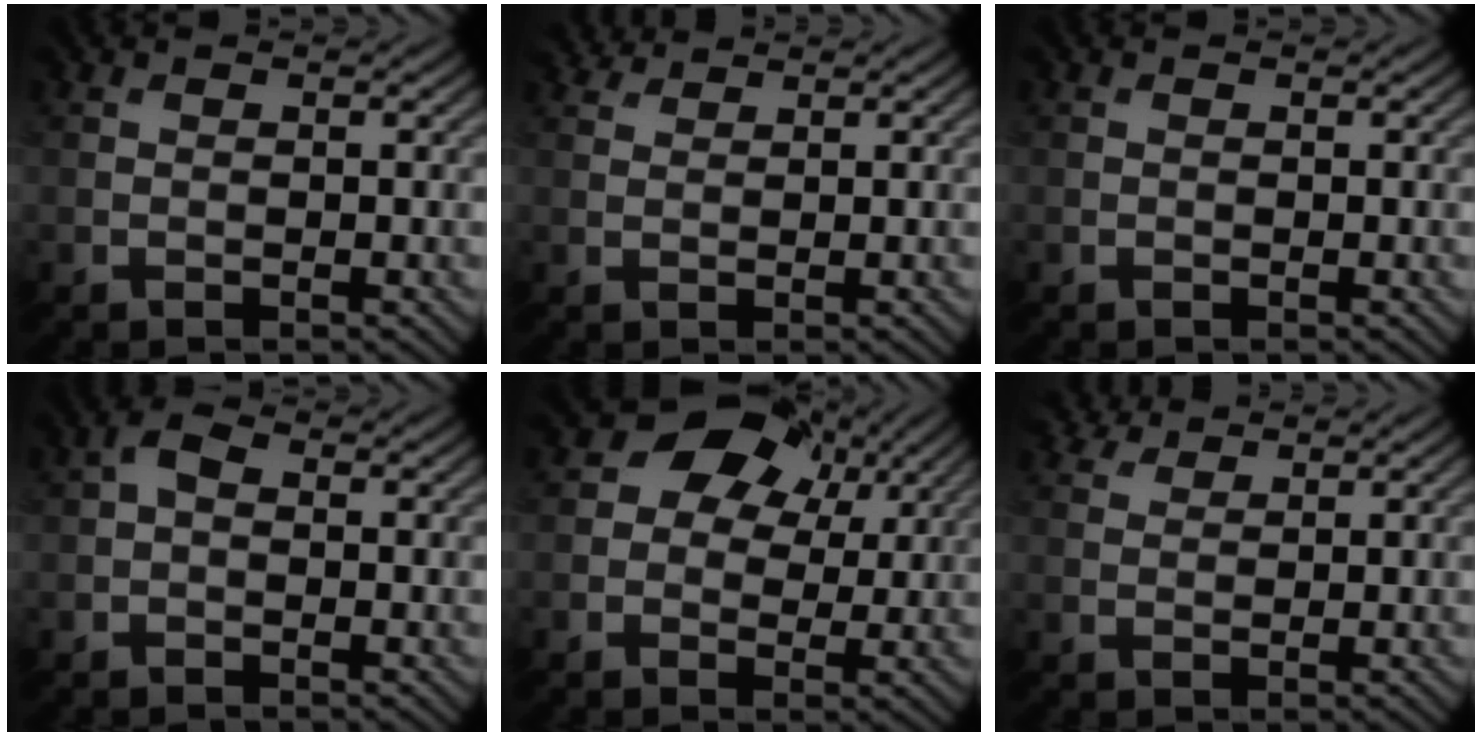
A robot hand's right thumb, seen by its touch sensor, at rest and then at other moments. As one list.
[{"total": 1.7, "force": [1.6, 0.5, 0.2], "torque": [-0.011, 0.007, 0.033]}, {"total": 0.0}, {"total": 1.9, "force": [0.0, 1.3, 1.4], "torque": [-0.030, 0.010, -0.007]}, {"total": 9.0, "force": [3.8, 6.5, 4.9], "torque": [-0.101, 0.023, 0.050]}, {"total": 2.6, "force": [2.2, 1.0, 0.8], "torque": [-0.025, 0.010, 0.045]}]